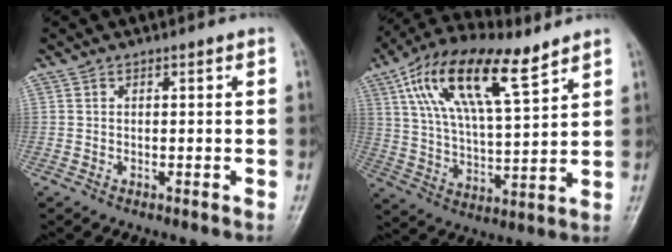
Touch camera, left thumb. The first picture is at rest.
{"total": 18.3, "force": [9.7, 6.7, 14.0], "torque": [-0.239, -0.017, 0.174]}